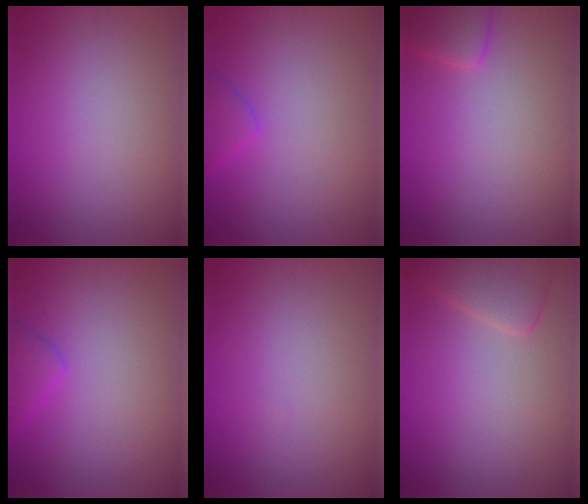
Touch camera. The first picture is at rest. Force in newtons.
{"total": 1.7, "press": 1.7, "slide": 0.2}
{"total": 2.4, "press": 2.4, "slide": 0.2}
{"total": 2.0, "press": 1.9, "slide": 0.2}
{"total": 0.0}
{"total": 2.9, "press": 2.9, "slide": 0.3}